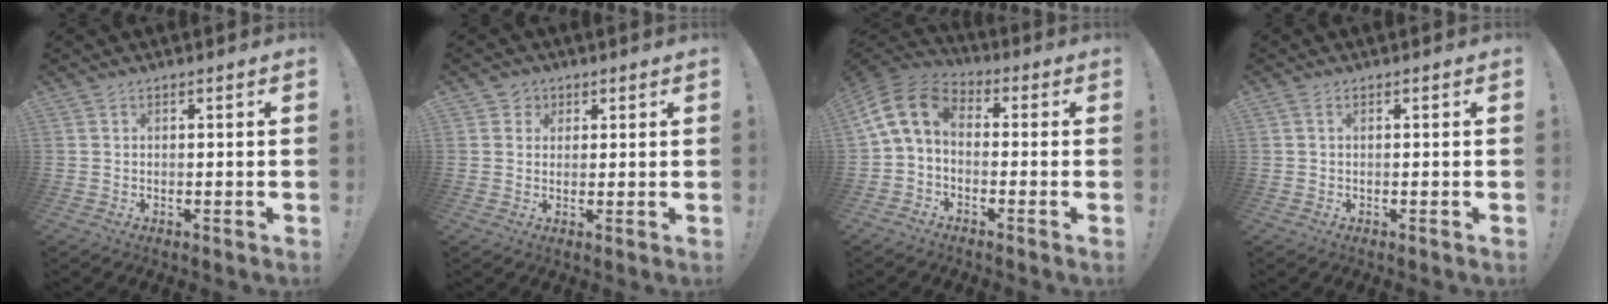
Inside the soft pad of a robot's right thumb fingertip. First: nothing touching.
{"total": 3.1, "force": [1.0, 2.9, 0.5], "torque": [-0.008, -0.001, 0.018]}
{"total": 10.7, "force": [0.5, 6.9, 8.1], "torque": [-0.173, 0.019, 0.015]}
{"total": 0.7, "force": [0.1, 0.1, 0.7], "torque": [-0.018, 0.003, 0.002]}